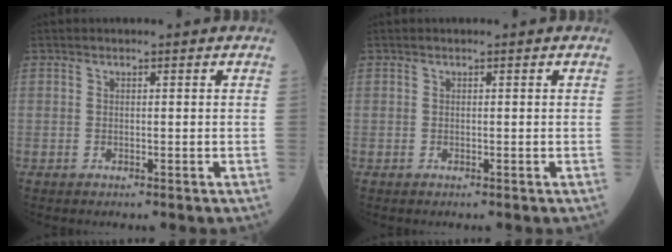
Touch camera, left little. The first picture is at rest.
{"total": 0.0}